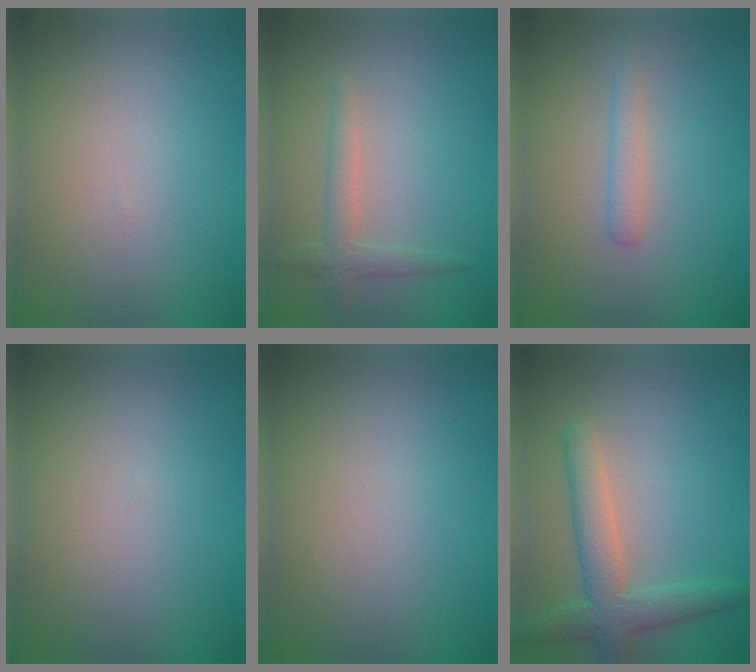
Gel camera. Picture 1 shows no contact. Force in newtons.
{"total": 2.0, "press": 2.0, "slide": 0.0}
{"total": 1.8, "press": 1.8, "slide": 0.1}
{"total": 0.0}
{"total": 0.0}
{"total": 4.4, "press": 4.4, "slide": 0.2}